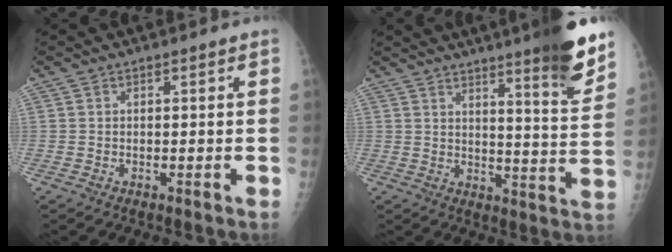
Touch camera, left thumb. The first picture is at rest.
{"total": 13.9, "force": [9.9, 1.2, 9.7], "torque": [-0.114, -0.069, 0.133]}